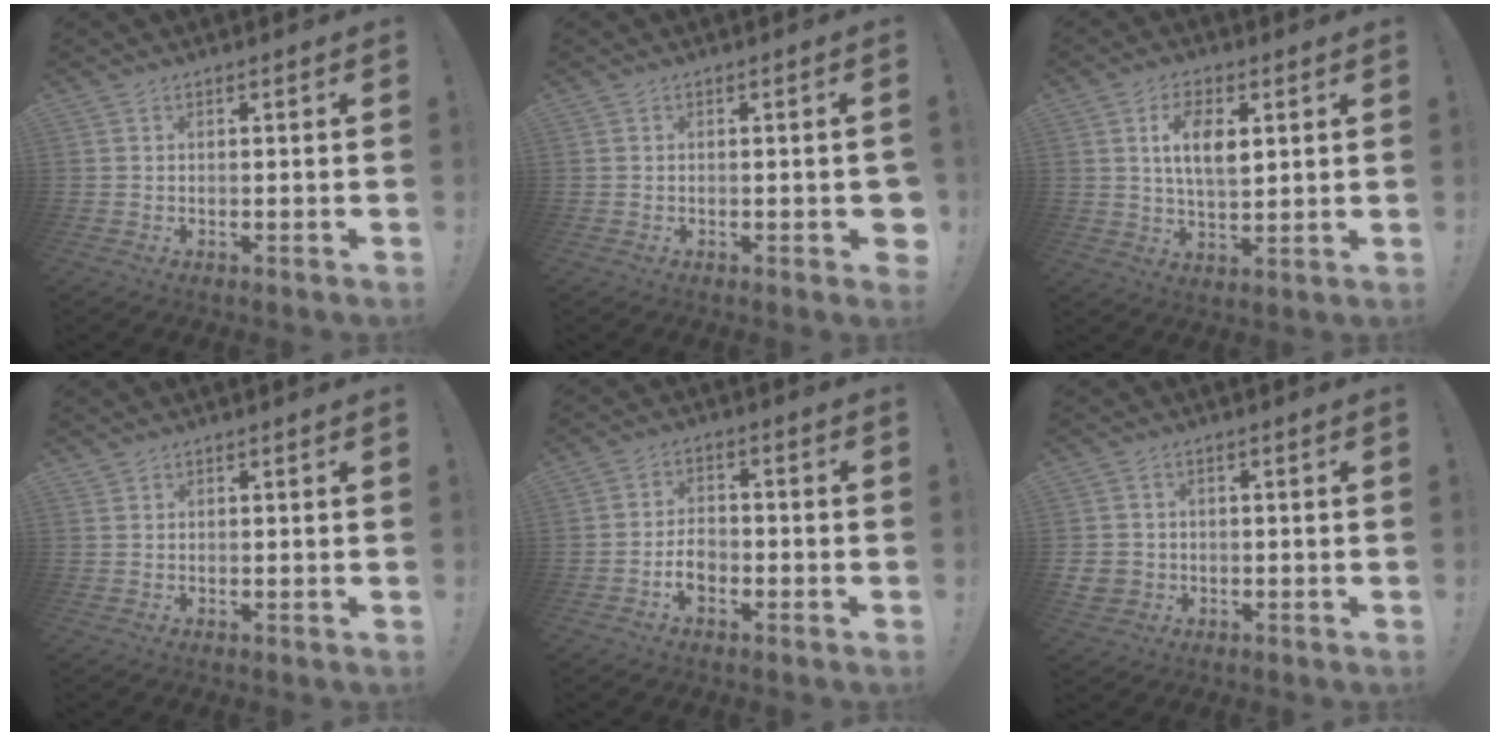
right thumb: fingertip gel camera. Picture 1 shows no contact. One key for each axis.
{"total": 1.9, "fx": -0.2, "fy": 0.8, "fz": 1.8, "tx": -0.023, "ty": 0.003, "tz": -0.002}
{"total": 9.1, "fx": 3.2, "fy": 4.7, "fz": 7.1, "tx": -0.109, "ty": -0.002, "tz": 0.052}
{"total": 0.9, "fx": 0.8, "fy": 0.3, "fz": 0.2, "tx": 0.005, "ty": -0.004, "tz": 0.013}
{"total": 5.7, "fx": -2.5, "fy": 3.8, "fz": 3.4, "tx": -0.045, "ty": 0.006, "tz": -0.047}
{"total": 4.4, "fx": 0.1, "fy": 4.2, "fz": 1.3, "tx": -0.026, "ty": -0.003, "tz": 0.002}